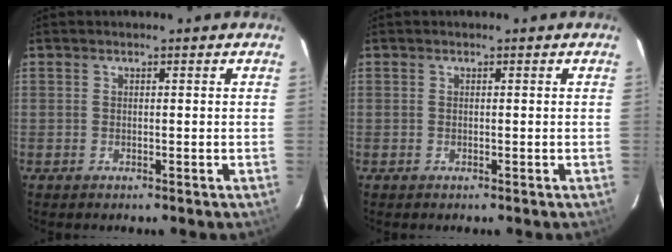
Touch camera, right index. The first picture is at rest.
{"total": 0.0}